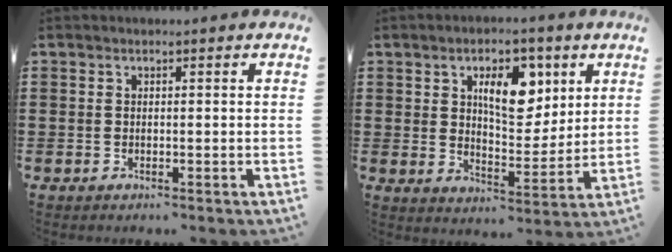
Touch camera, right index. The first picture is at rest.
{"total": 9.0, "force": [3.9, 4.7, 6.6], "torque": [-0.099, -0.005, 0.060]}